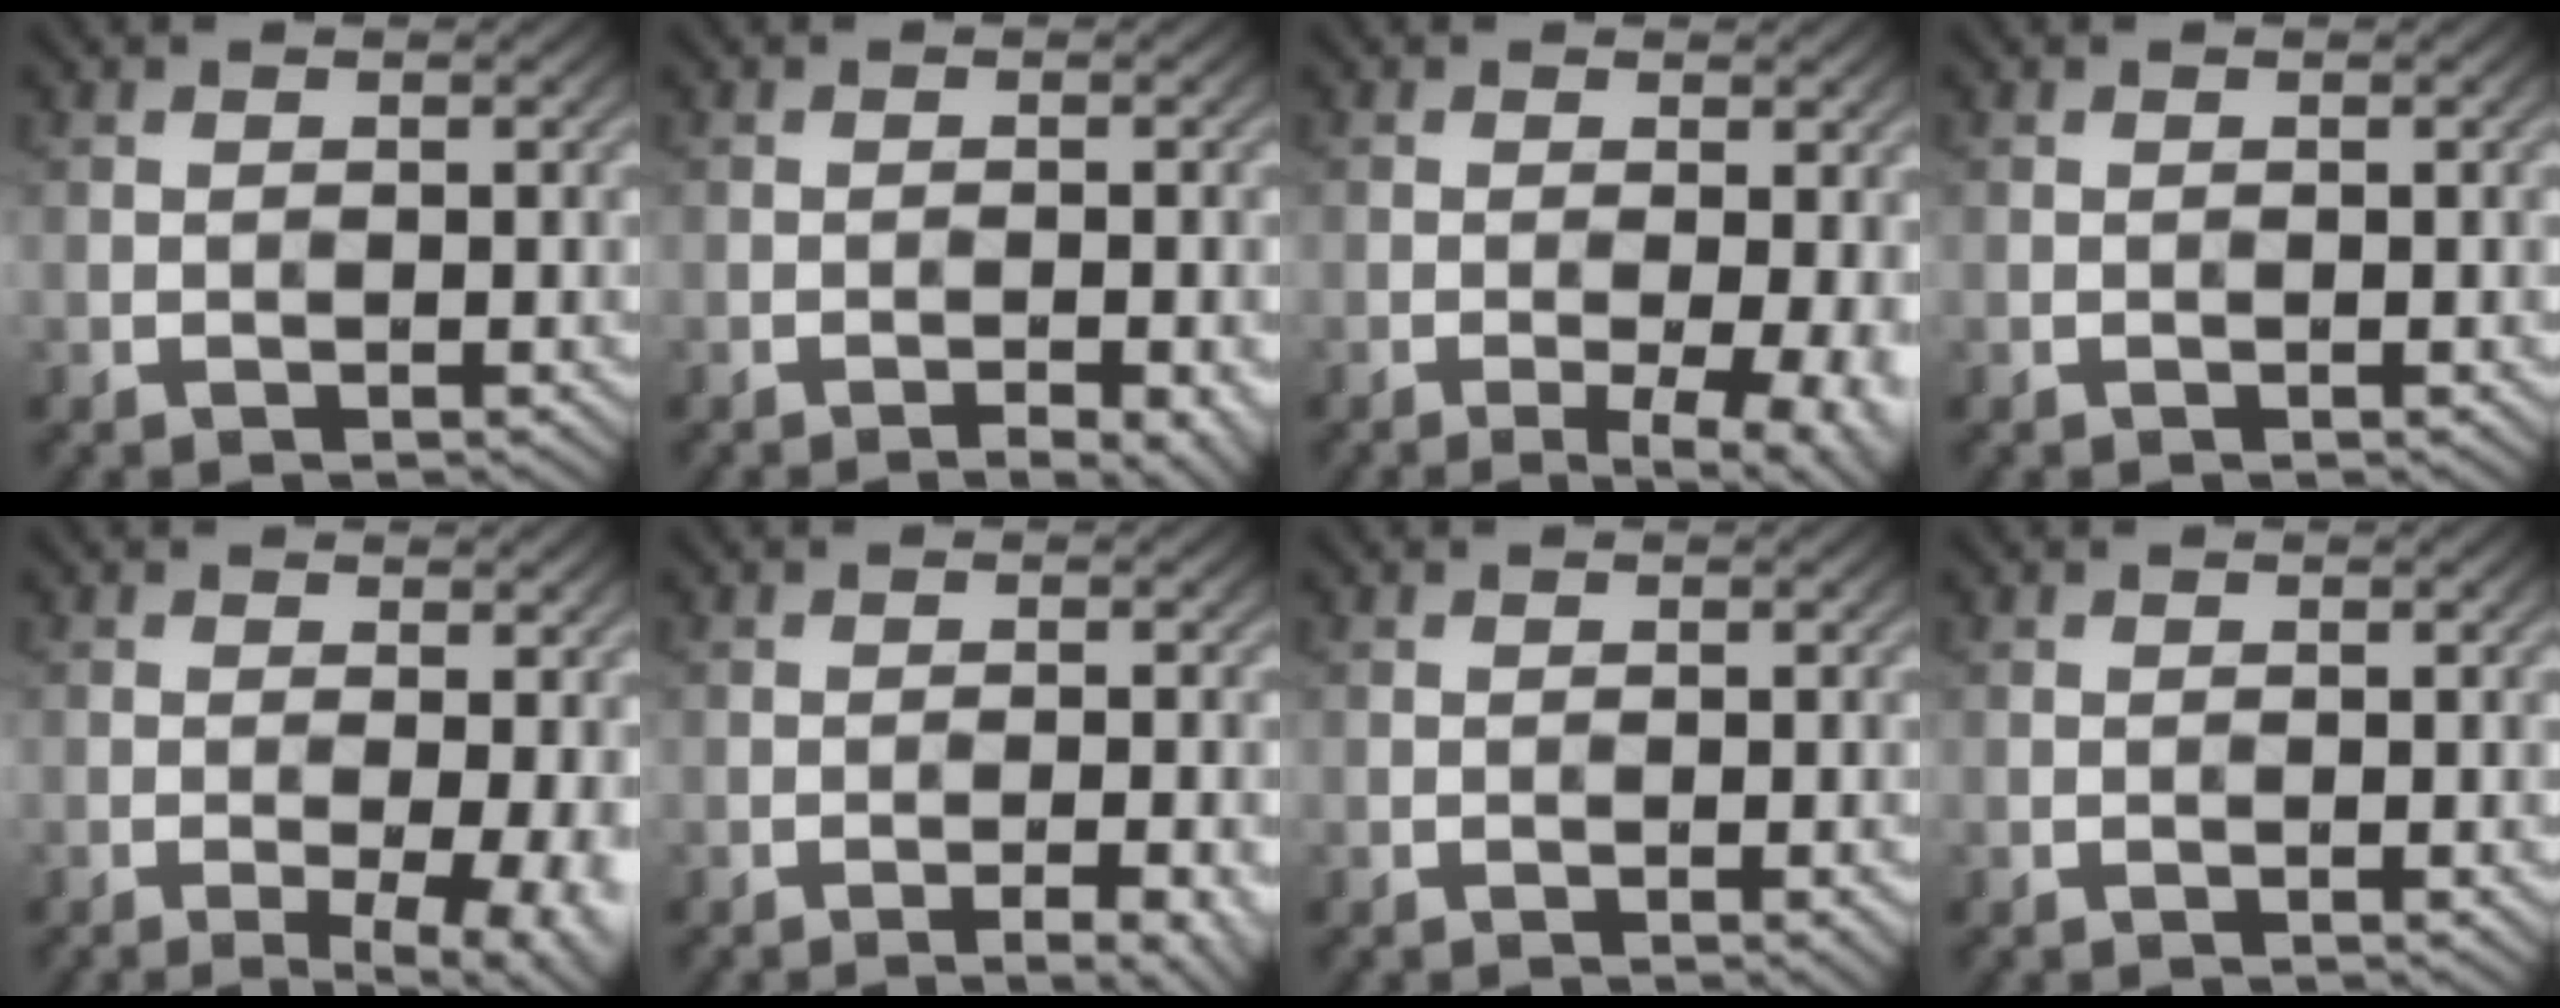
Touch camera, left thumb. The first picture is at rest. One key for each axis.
{"total": 3.3, "fx": -1.9, "fy": 0.5, "fz": 2.6, "tx": -0.036, "ty": 0.007, "tz": -0.027}
{"total": 6.2, "fx": -1.8, "fy": 1.8, "fz": 5.6, "tx": -0.078, "ty": -0.006, "tz": -0.018}
{"total": 0.0}
{"total": 6.9, "fx": -1.9, "fy": 2.2, "fz": 6.3, "tx": -0.079, "ty": -0.006, "tz": -0.018}
{"total": 4.4, "fx": -2.3, "fy": 0.9, "fz": 3.7, "tx": -0.049, "ty": 0.009, "tz": -0.031}
{"total": 0.8, "fx": -0.3, "fy": 0.1, "fz": 0.7, "tx": -0.011, "ty": -0.001, "tz": -0.005}
{"total": 0.0}